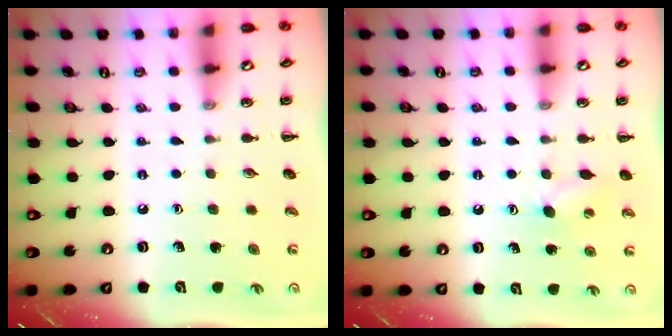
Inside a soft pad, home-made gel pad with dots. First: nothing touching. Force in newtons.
{"total": 5.3, "press": 5.1, "slide": 1.3}